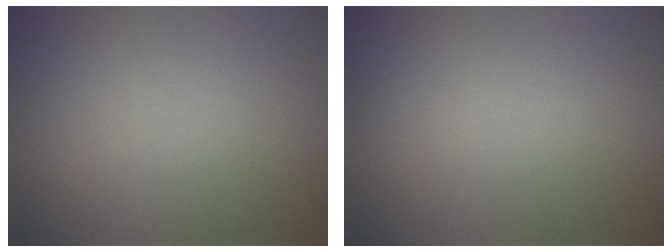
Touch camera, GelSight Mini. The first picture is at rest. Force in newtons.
{"total": 0.0}